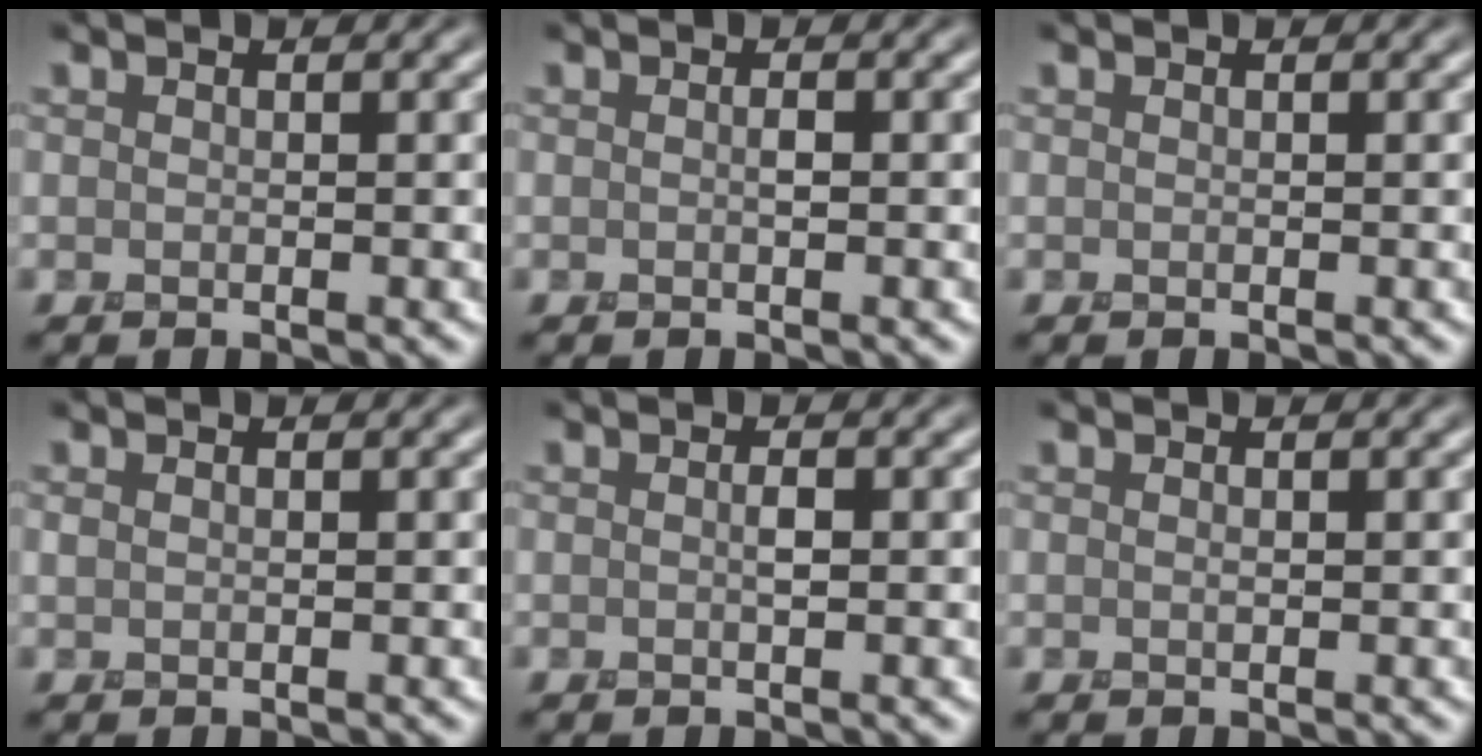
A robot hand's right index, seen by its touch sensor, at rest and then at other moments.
{"total": 0.6, "force": [0.0, 0.2, 0.6], "torque": [-0.013, 0.002, 0.000]}
{"total": 0.0}
{"total": 0.0}
{"total": 0.9, "force": [0.0, 0.3, 0.9], "torque": [-0.017, 0.004, 0.001]}
{"total": 0.0}